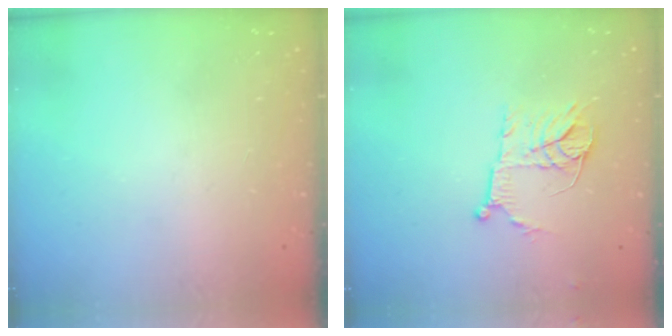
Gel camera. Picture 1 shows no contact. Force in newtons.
{"total": 11.2, "press": 11.1, "slide": 0.7}